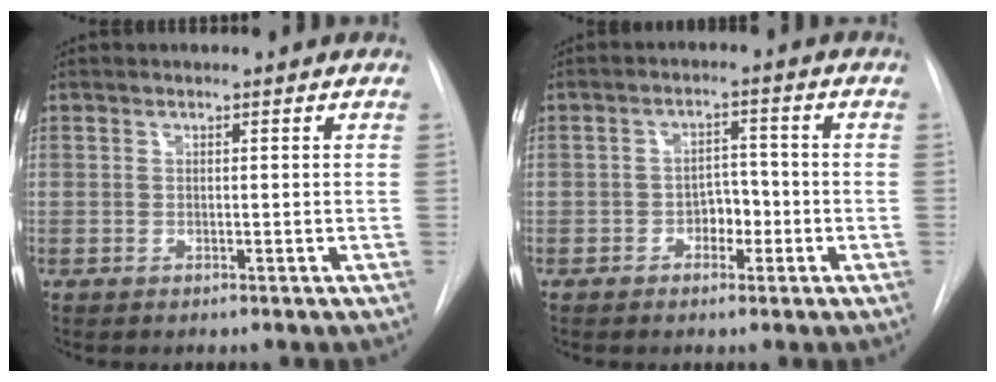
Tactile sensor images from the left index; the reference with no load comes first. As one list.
[{"total": 3.6, "force": [-1.4, 2.4, 2.4], "torque": [-0.029, 0.009, -0.025]}]